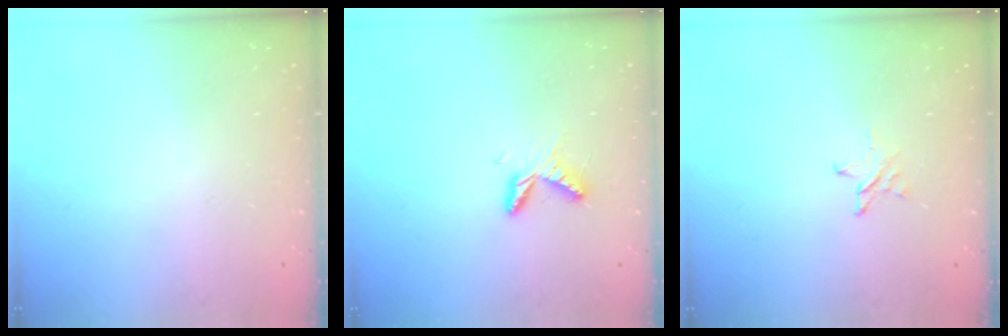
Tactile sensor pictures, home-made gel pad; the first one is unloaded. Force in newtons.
{"total": 6.1, "press": 6.1, "slide": 0.5}
{"total": 3.0, "press": 3.0, "slide": 0.4}